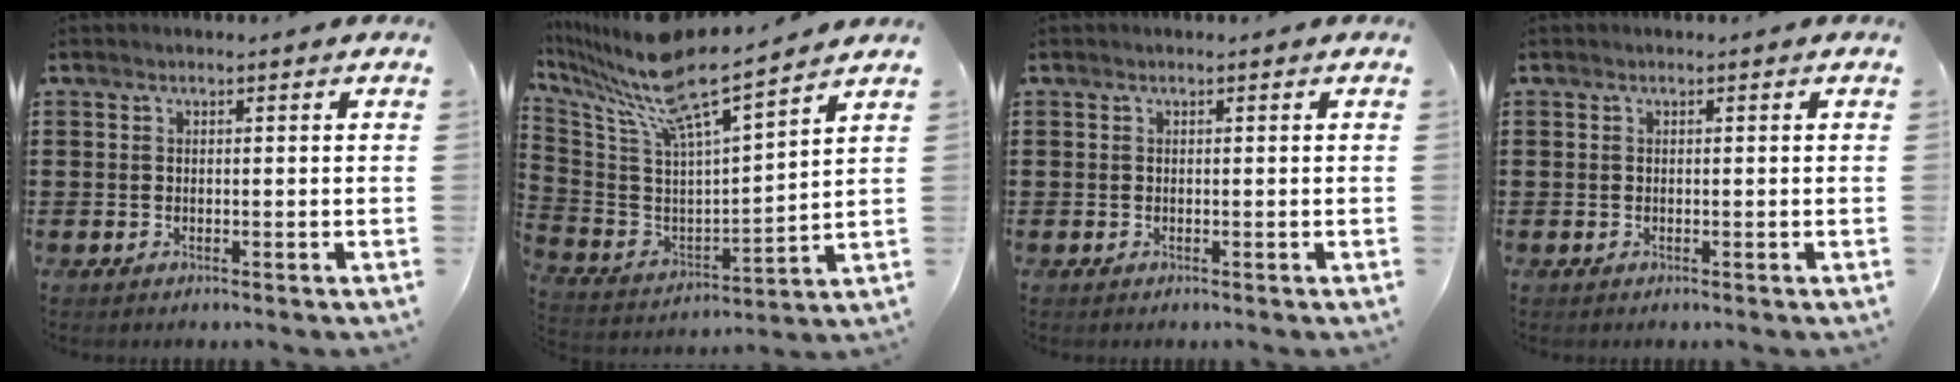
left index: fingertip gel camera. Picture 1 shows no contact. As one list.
[{"total": 10.9, "force": [8.8, 0.5, 6.4], "torque": [-0.164, -0.066, 0.140]}, {"total": 0.0}, {"total": 0.0}]